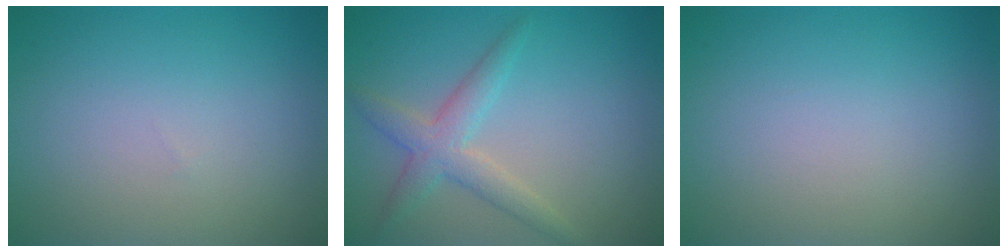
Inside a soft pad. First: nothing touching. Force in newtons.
{"total": 3.1, "press": 3.1, "slide": 0.0}
{"total": 0.0}